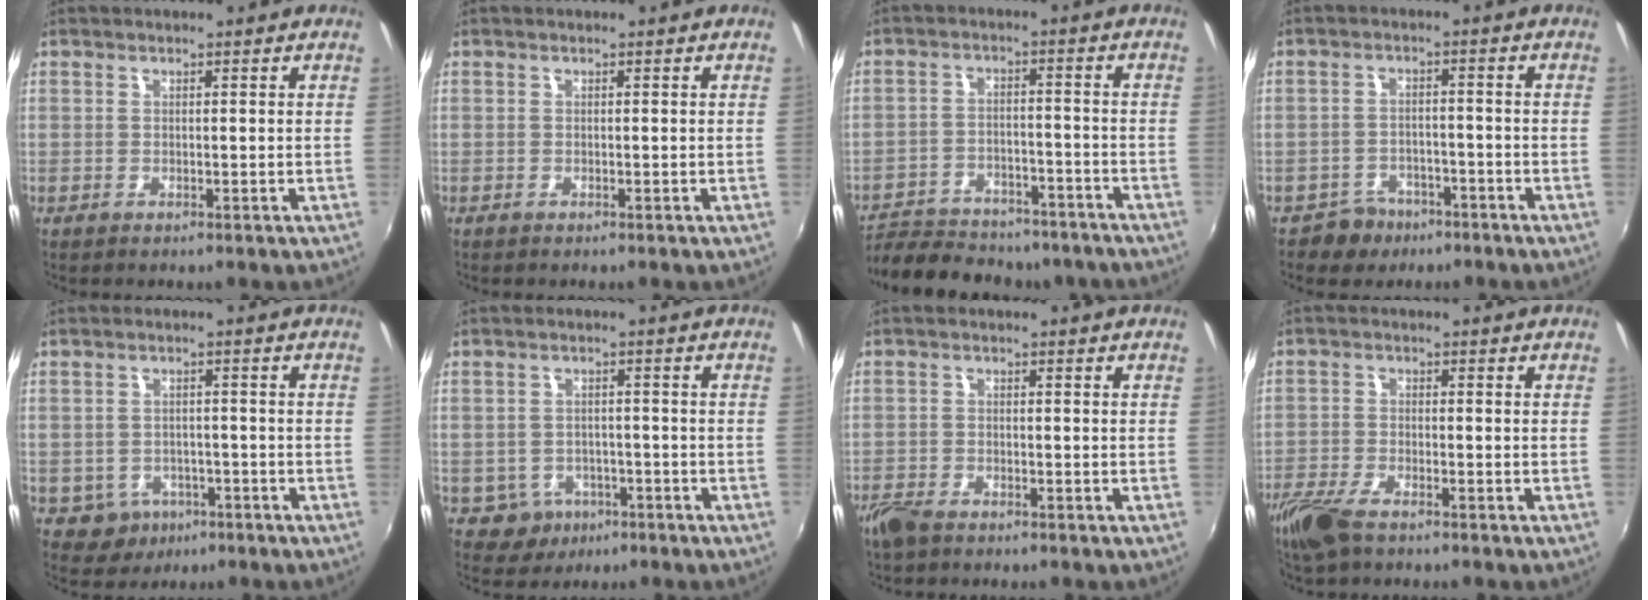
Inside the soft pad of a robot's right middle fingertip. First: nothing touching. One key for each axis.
{"total": 0.0}
{"total": 19.7, "fx": -16.4, "fy": 7.5, "fz": 8.0, "tx": -0.172, "ty": -0.003, "tz": -0.224}
{"total": 5.4, "fx": -3.8, "fy": 3.7, "fz": 0.8, "tx": -0.031, "ty": 0.011, "tz": -0.056}
{"total": 5.3, "fx": -2.7, "fy": 4.4, "fz": 1.2, "tx": -0.037, "ty": 0.003, "tz": -0.030}
{"total": 5.2, "fx": -2.7, "fy": 4.3, "fz": 1.0, "tx": -0.034, "ty": 0.006, "tz": -0.031}
{"total": 4.1, "fx": -3.3, "fy": 1.6, "fz": 1.7, "tx": -0.050, "ty": -0.011, "tz": -0.069}
{"total": 7.2, "fx": -5.4, "fy": 2.2, "fz": 4.2, "tx": -0.114, "ty": -0.019, "tz": -0.110}